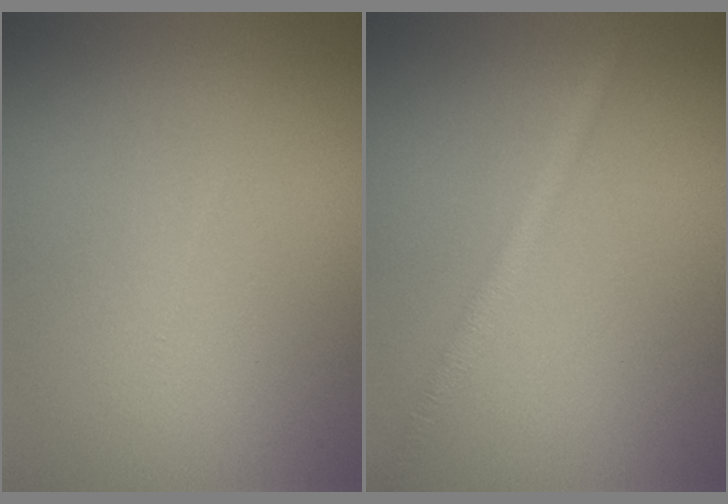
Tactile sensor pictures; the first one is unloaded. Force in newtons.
{"total": 1.9, "press": 1.9, "slide": 0.1}